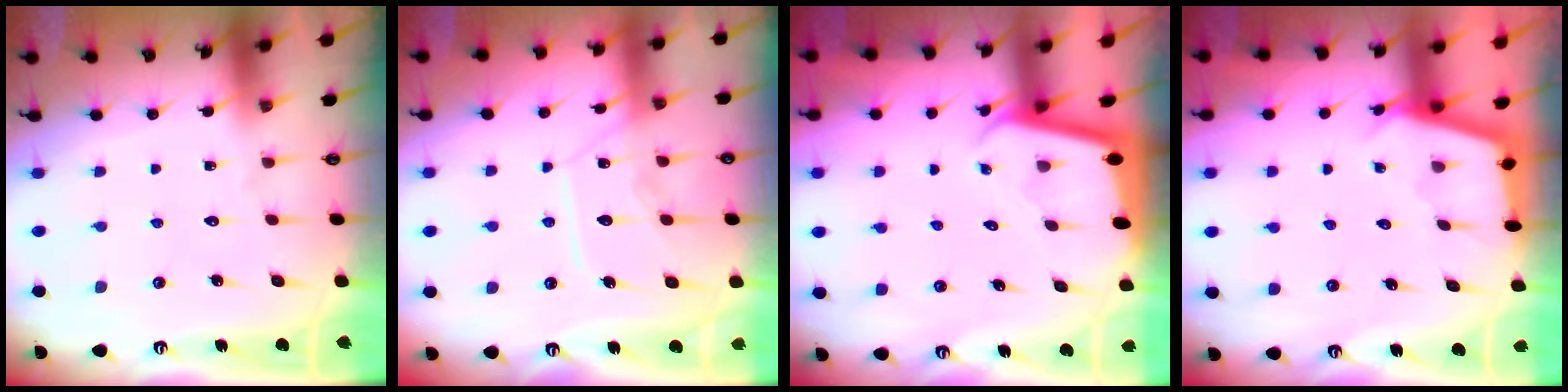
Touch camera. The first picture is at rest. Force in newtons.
{"total": 11.2, "press": 11.2, "slide": 1.1}
{"total": 1.9, "press": 1.9, "slide": 0.1}
{"total": 2.7, "press": 2.7, "slide": 0.3}